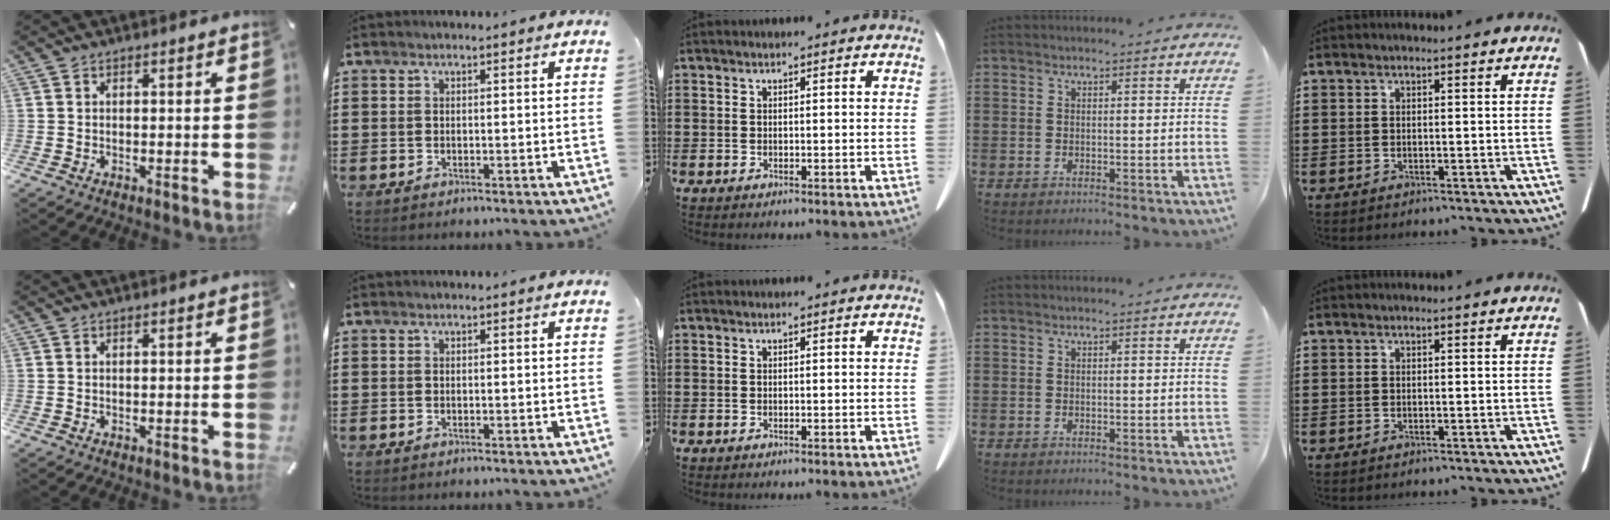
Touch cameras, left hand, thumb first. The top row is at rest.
{}